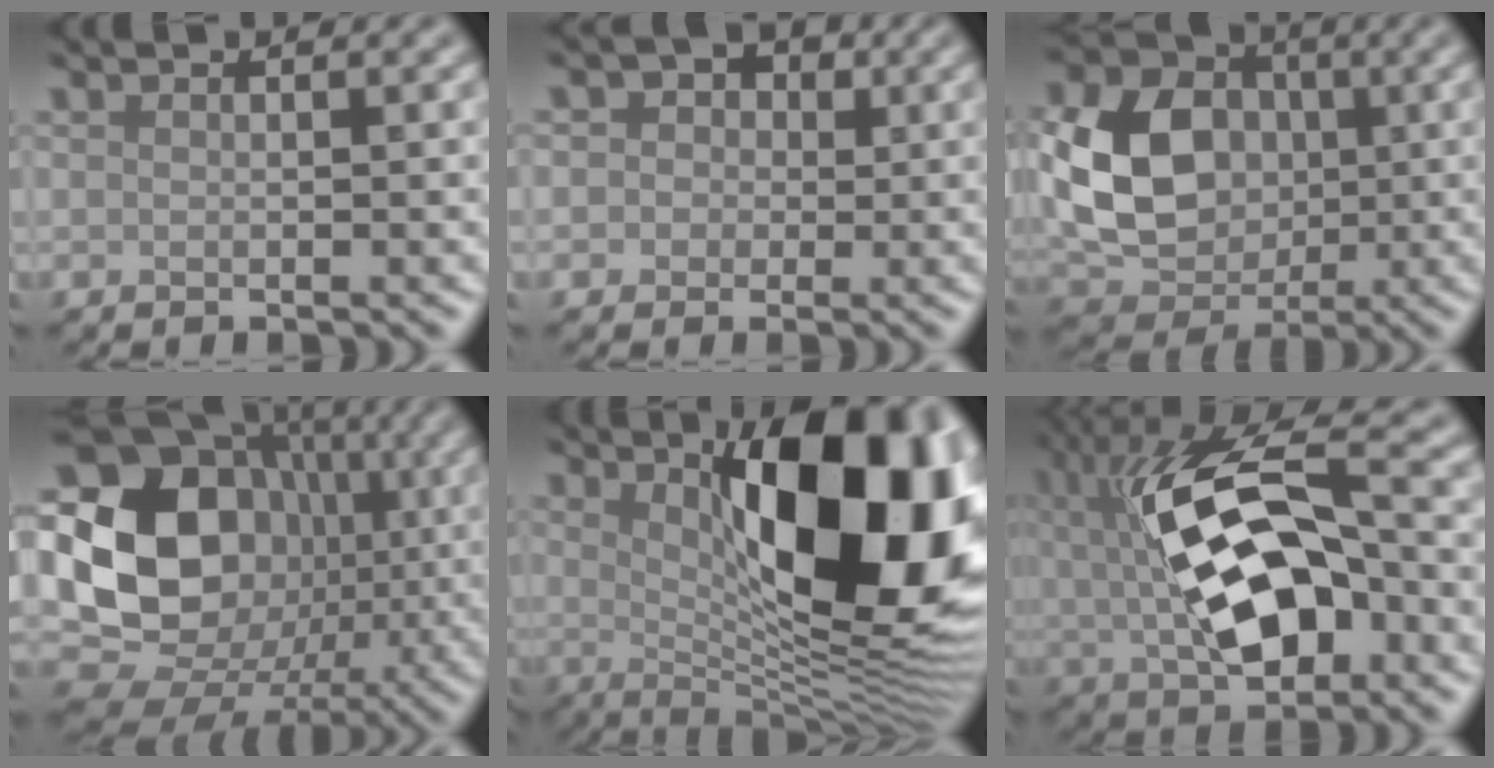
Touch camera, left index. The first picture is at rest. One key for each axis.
{"total": 4.6, "fx": 1.4, "fy": 3.9, "fz": 1.8, "tx": -0.001, "ty": 0.024, "tz": -0.006}
{"total": 8.6, "fx": 0.2, "fy": 6.8, "fz": 5.2, "tx": -0.115, "ty": 0.002, "tz": 0.003}
{"total": 15.6, "fx": -0.1, "fy": 13.0, "fz": 8.7, "tx": -0.146, "ty": -0.001, "tz": -0.013}
{"total": 14.5, "fx": 3.1, "fy": 5.1, "fz": 13.2, "tx": -0.161, "ty": 0.006, "tz": 0.042}
{"total": 11.9, "fx": 0.7, "fy": 5.6, "fz": 10.5, "tx": -0.182, "ty": 0.012, "tz": 0.009}